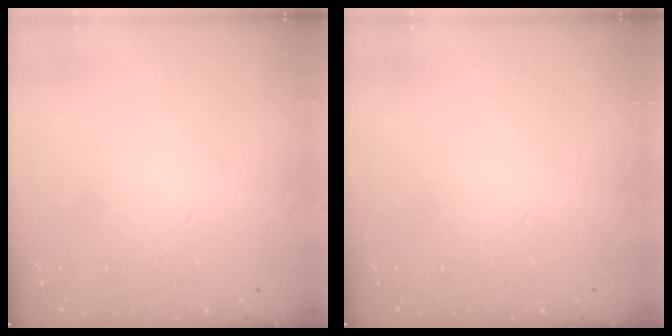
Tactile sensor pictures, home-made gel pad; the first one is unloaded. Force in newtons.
{"total": 0.0}